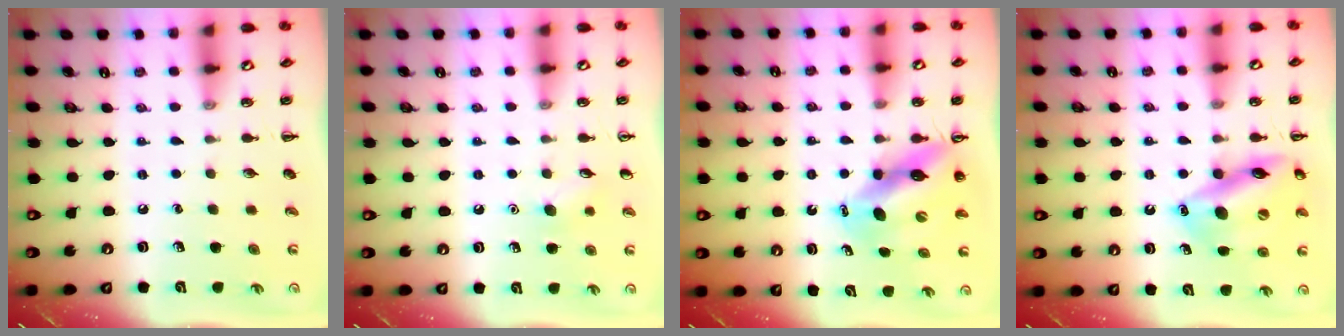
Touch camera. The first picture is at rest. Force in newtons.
{"total": 6.1, "press": 5.9, "slide": 1.7}
{"total": 10.6, "press": 10.1, "slide": 3.1}
{"total": 16.3, "press": 16.1, "slide": 2.2}